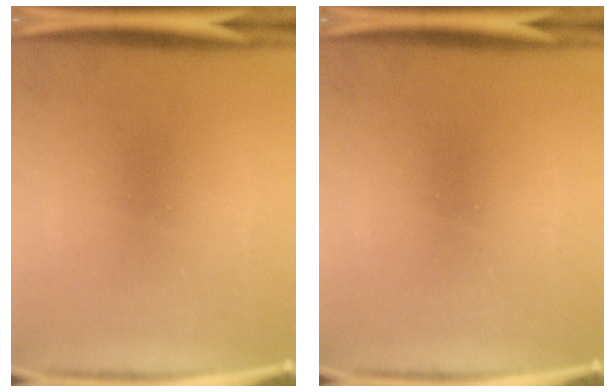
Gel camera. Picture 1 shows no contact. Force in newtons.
{"total": 0.0}